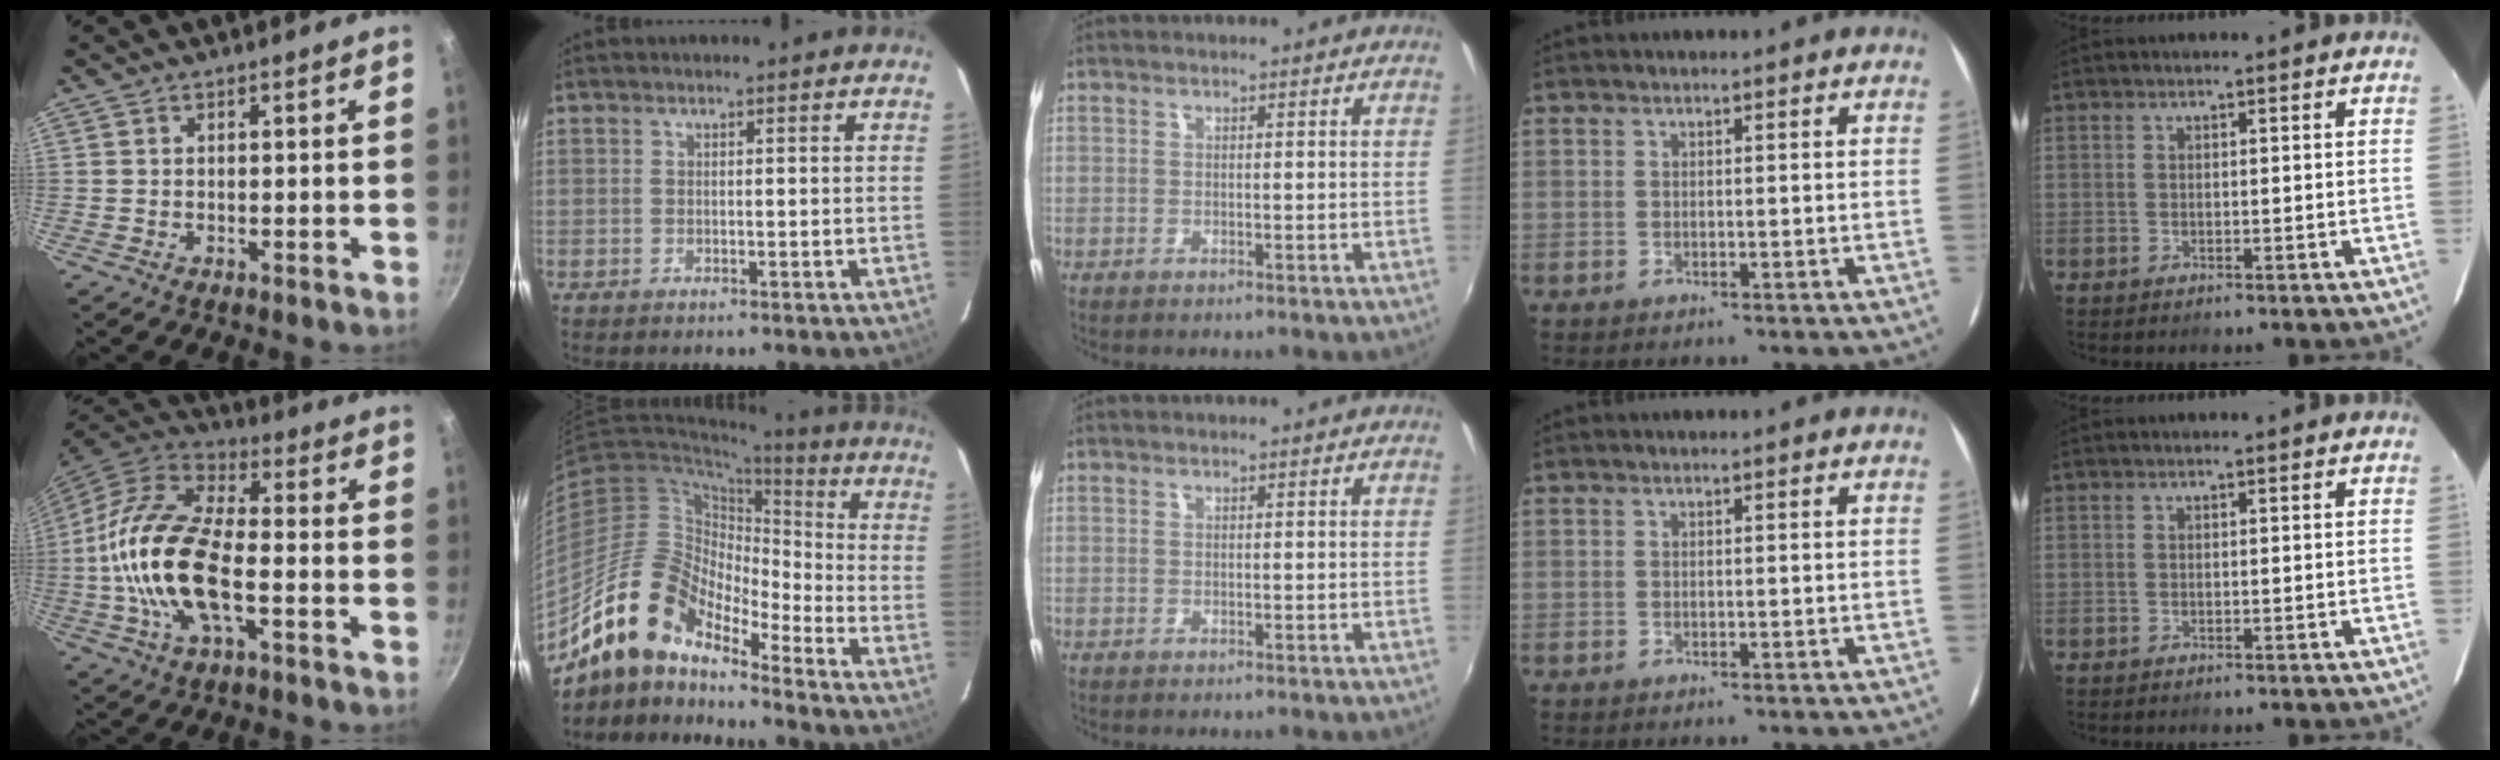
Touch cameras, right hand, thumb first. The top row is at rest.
{"thumb": {"total": 19.5, "force": [-3.4, 9.1, 16.9], "torque": [-0.321, 0.031, -0.077]}, "index": {"total": 15.5, "force": [-12.7, 5.6, 7.0], "torque": [-0.121, 0.007, -0.249]}}